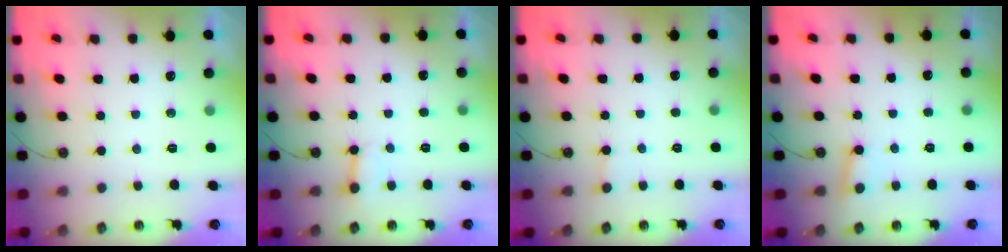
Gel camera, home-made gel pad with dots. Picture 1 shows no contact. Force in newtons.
{"total": 2.7, "press": 2.6, "slide": 0.6}
{"total": 1.7, "press": 1.7, "slide": 0.3}
{"total": 3.2, "press": 3.2, "slide": 0.3}